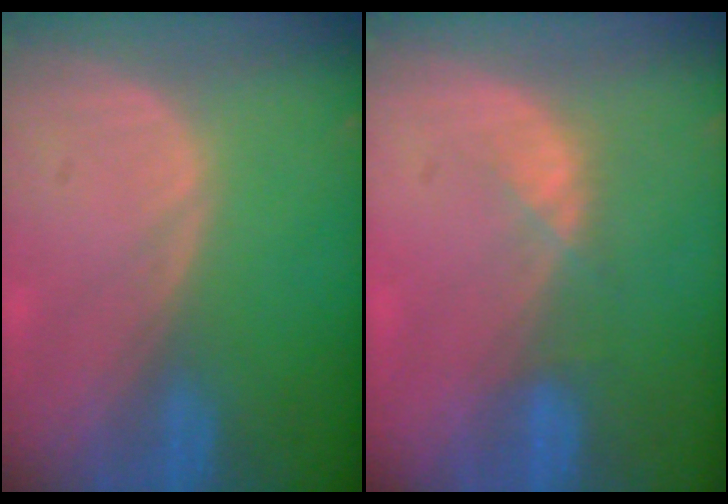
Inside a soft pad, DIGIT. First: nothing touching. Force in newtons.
{"total": 2.3, "press": 2.2, "slide": 0.7}